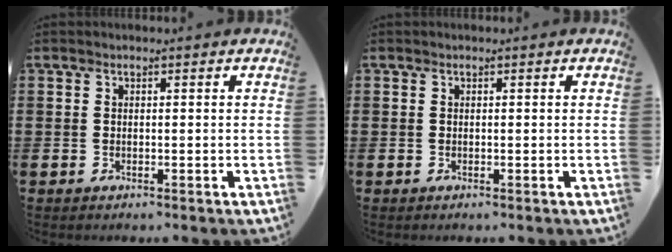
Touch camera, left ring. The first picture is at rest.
{"total": 0.0}